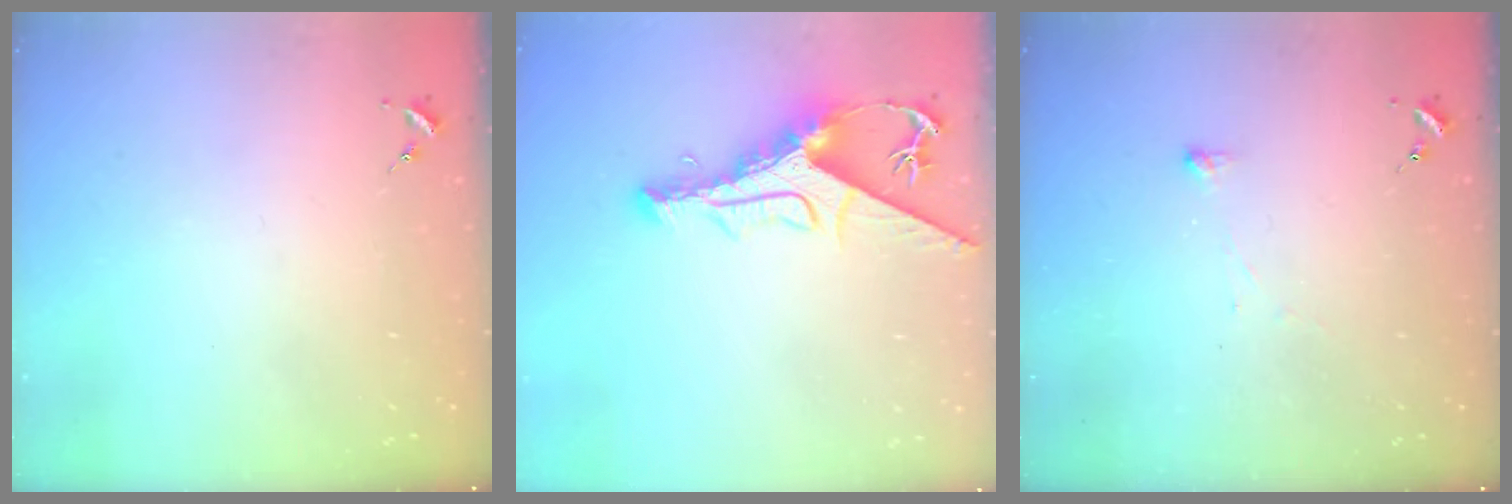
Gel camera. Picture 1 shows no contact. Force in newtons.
{"total": 11.5, "press": 11.4, "slide": 1.3}
{"total": 2.9, "press": 2.9, "slide": 0.3}